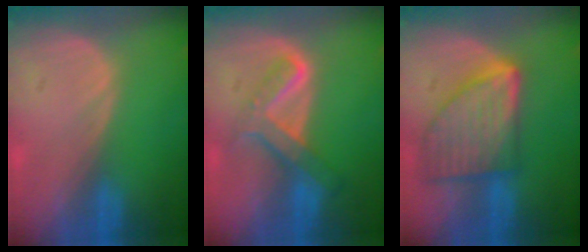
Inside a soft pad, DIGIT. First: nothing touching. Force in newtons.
{"total": 6.7, "press": 5.7, "slide": 3.6}
{"total": 9.3, "press": 9.3, "slide": 0.5}